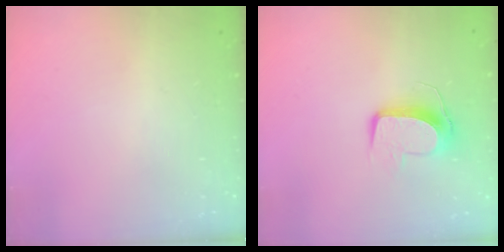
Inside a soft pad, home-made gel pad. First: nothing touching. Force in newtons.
{"total": 9.7, "press": 9.7, "slide": 0.6}